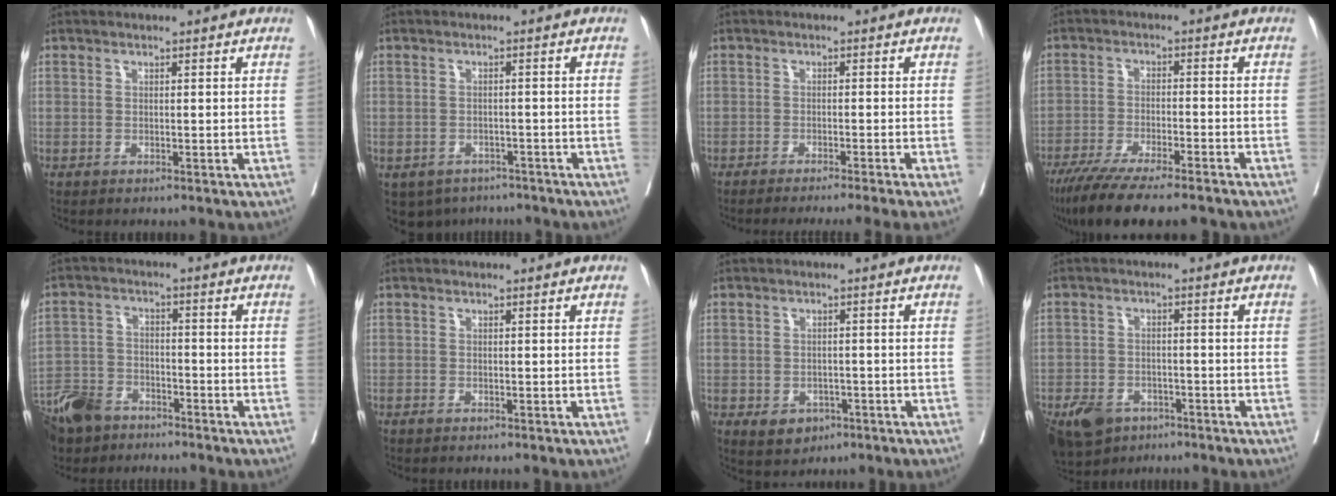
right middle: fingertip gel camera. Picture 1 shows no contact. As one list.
[{"total": 7.0, "force": [-5.3, 4.3, 1.2], "torque": [-0.015, 0.003, -0.067]}, {"total": 8.8, "force": [-7.5, -1.8, 4.4], "torque": [-0.021, -0.018, -0.105]}, {"total": 14.1, "force": [-11.6, 1.7, 7.9], "torque": [-0.130, -0.033, -0.185]}, {"total": 11.0, "force": [-8.5, 5.4, 4.4], "torque": [-0.096, -0.013, -0.156]}, {"total": 0.0}, {"total": 3.8, "force": [-1.8, 2.9, 1.7], "torque": [-0.022, 0.001, -0.015]}, {"total": 9.4, "force": [-6.0, 6.1, 3.9], "torque": [-0.085, -0.001, -0.095]}]